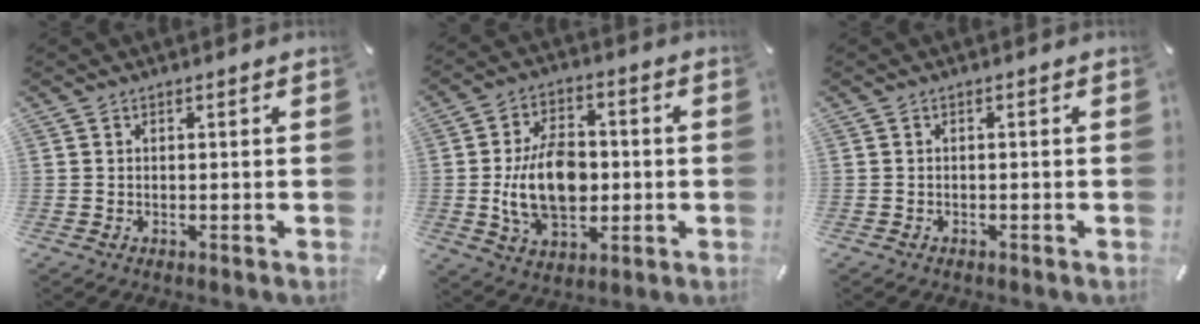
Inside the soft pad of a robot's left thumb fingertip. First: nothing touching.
{"total": 15.1, "force": [-1.0, 10.4, 10.9], "torque": [-0.197, 0.002, -0.019]}
{"total": 0.7, "force": [-0.6, 0.3, 0.2], "torque": [-0.004, 0.001, -0.013]}